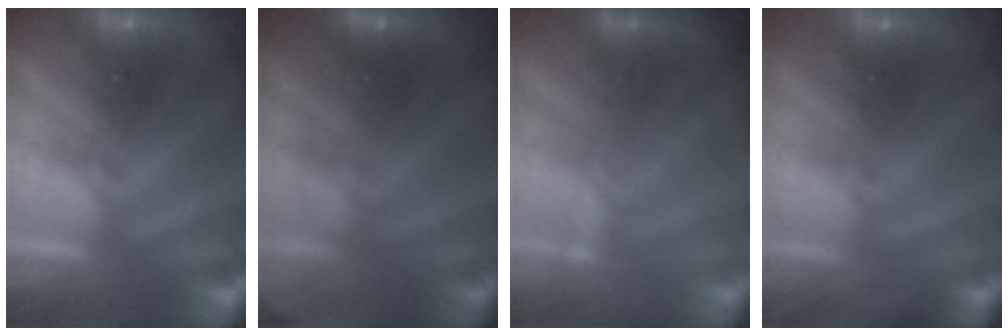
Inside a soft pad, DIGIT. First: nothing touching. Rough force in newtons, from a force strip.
{"total": 2.8}
{"total": 1.8}
{"total": 9.2}